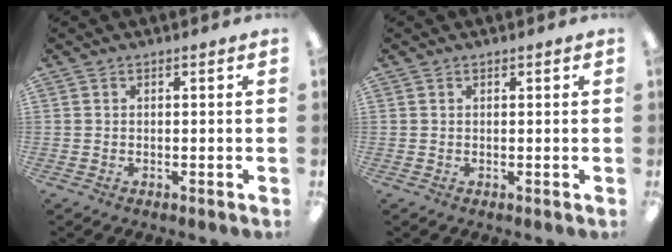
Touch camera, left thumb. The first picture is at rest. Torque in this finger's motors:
{"motor_torque": [0.00, -0.03, -0.26, 0.37, -0.04]}